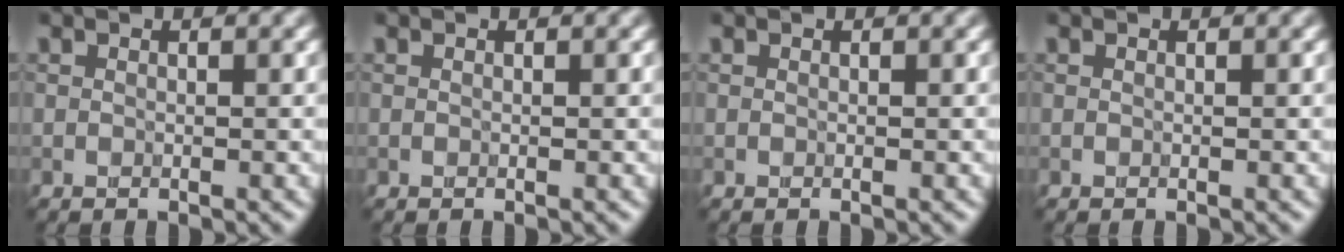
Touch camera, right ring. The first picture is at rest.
{"total": 0.0}
{"total": 0.0}
{"total": 0.0}